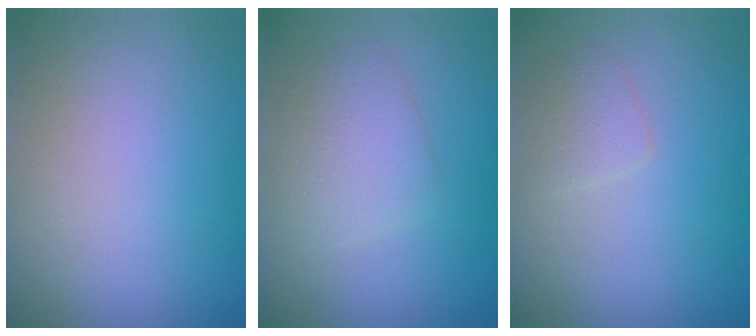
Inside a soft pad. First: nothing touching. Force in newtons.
{"total": 3.0, "press": 3.0, "slide": 0.0}
{"total": 1.4, "press": 1.4, "slide": 0.1}